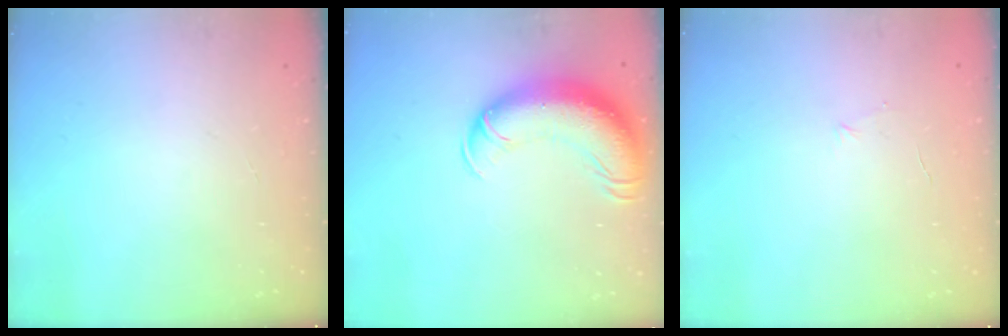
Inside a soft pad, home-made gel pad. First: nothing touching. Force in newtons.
{"total": 16.3, "press": 15.9, "slide": 3.9}
{"total": 3.9, "press": 3.8, "slide": 1.0}